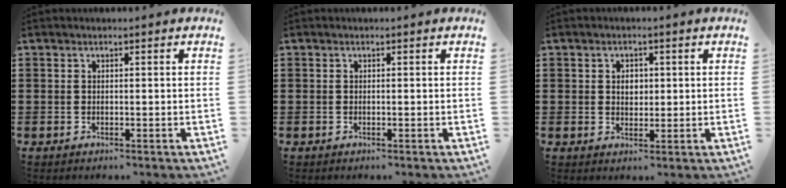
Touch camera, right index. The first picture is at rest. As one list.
[{"total": 0.0}, {"total": 2.1, "force": [0.3, 1.5, 1.4], "torque": [-0.024, 0.005, 0.003]}]